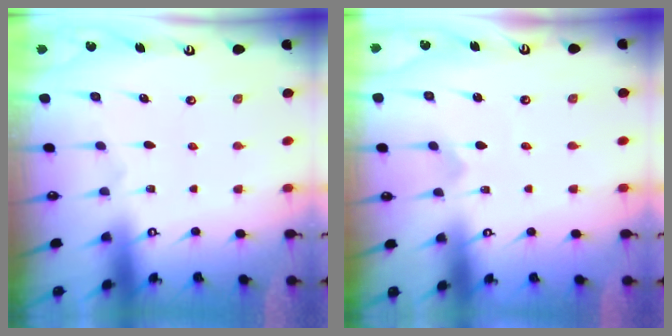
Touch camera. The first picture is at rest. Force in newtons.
{"total": 0.0}